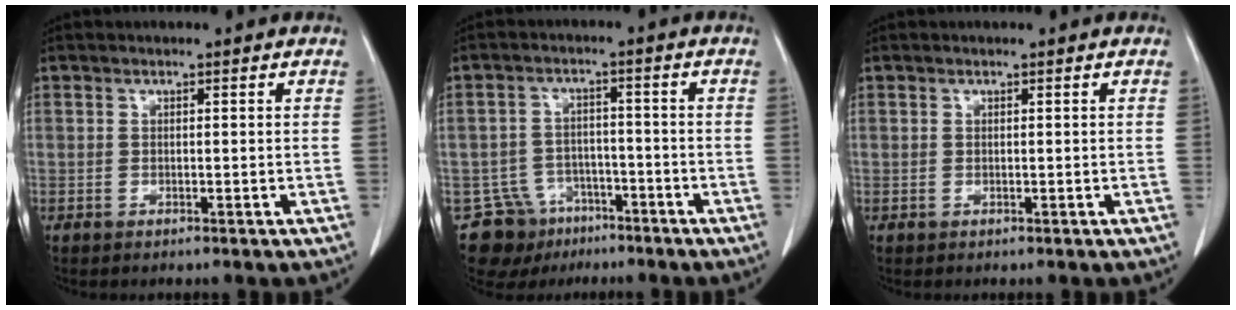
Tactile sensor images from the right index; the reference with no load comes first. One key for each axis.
{"total": 9.4, "fx": -6.3, "fy": 6.9, "fz": 1.2, "tx": -0.025, "ty": 0.022, "tz": -0.092}
{"total": 0.0}